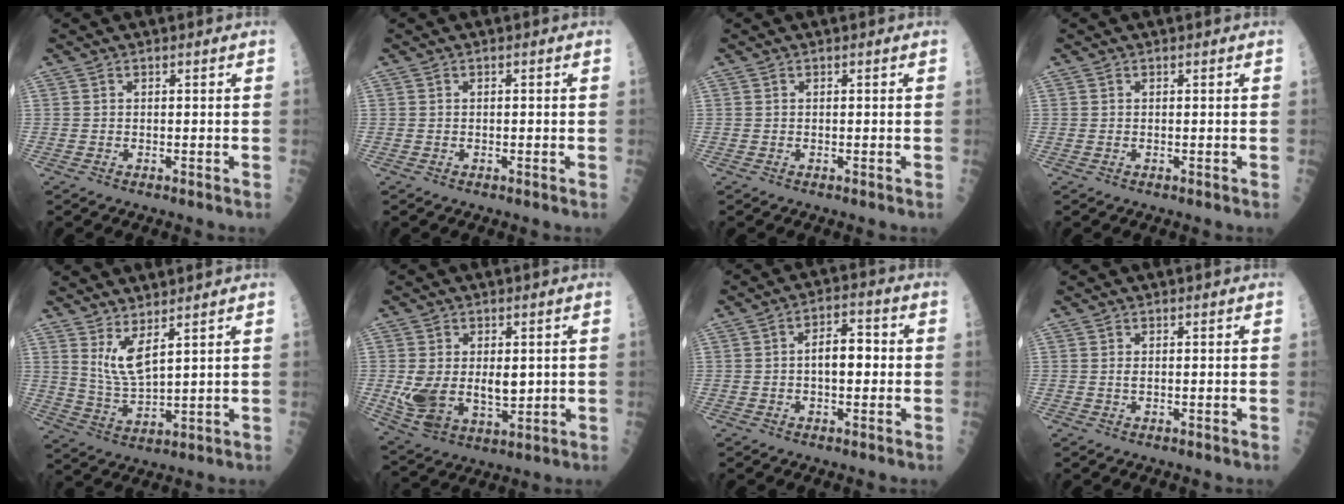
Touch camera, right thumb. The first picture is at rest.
{"total": 0.0}
{"total": 0.0}
{"total": 0.0}
{"total": 6.5, "force": [3.7, 1.4, 5.2], "torque": [-0.106, -0.043, 0.083]}
{"total": 12.1, "force": [0.1, 7.6, 9.4], "torque": [-0.162, -0.015, 0.022]}
{"total": 6.7, "force": [0.0, 3.4, 5.7], "torque": [-0.074, 0.019, -0.007]}
{"total": 0.7, "force": [0.2, 0.3, 0.6], "torque": [-0.012, -0.002, 0.004]}